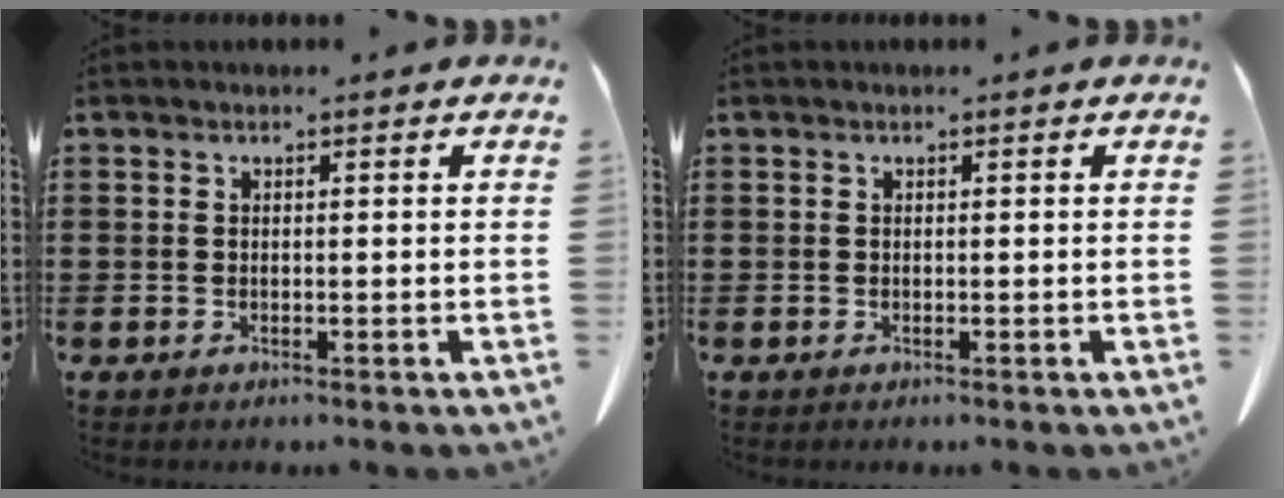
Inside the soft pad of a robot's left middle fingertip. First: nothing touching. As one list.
[{"total": 0.0}]